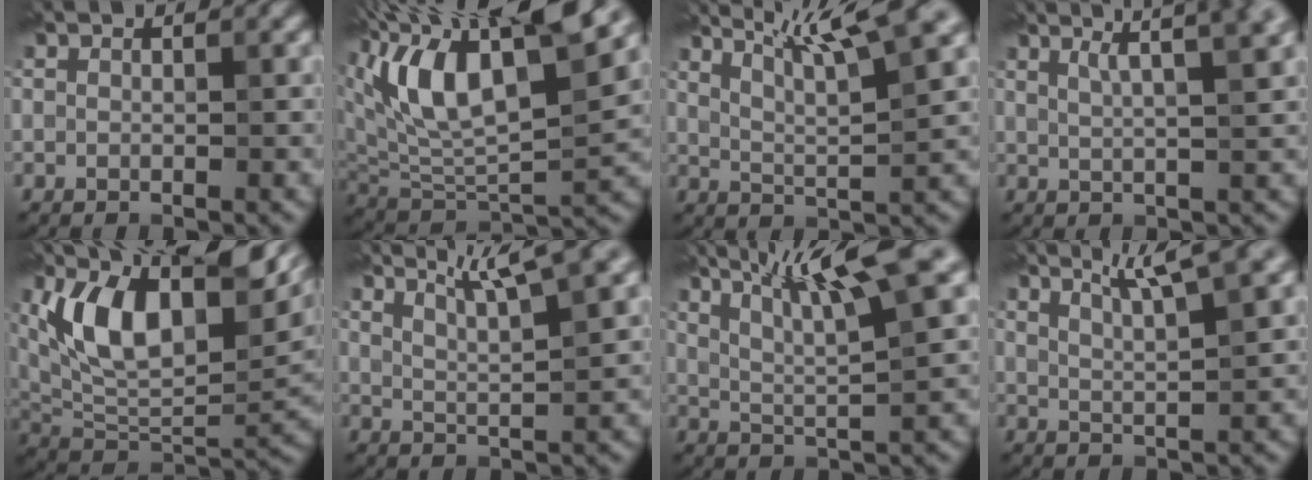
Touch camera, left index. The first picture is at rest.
{"total": 13.0, "force": [5.9, 5.4, 10.3], "torque": [-0.182, 0.016, 0.111]}
{"total": 8.1, "force": [5.5, 1.1, 5.9], "torque": [-0.095, 0.022, 0.086]}
{"total": 4.5, "force": [2.6, 1.1, 3.5], "torque": [-0.046, 0.027, 0.022]}
{"total": 13.3, "force": [4.9, 6.1, 10.7], "torque": [-0.188, 0.018, 0.092]}
{"total": 5.6, "force": [3.9, 0.9, 3.9], "torque": [-0.062, 0.028, 0.048]}
{"total": 10.0, "force": [5.2, 1.6, 8.5], "torque": [-0.141, 0.025, 0.092]}
{"total": 4.8, "force": [3.1, 0.7, 3.6], "torque": [-0.055, 0.027, 0.041]}